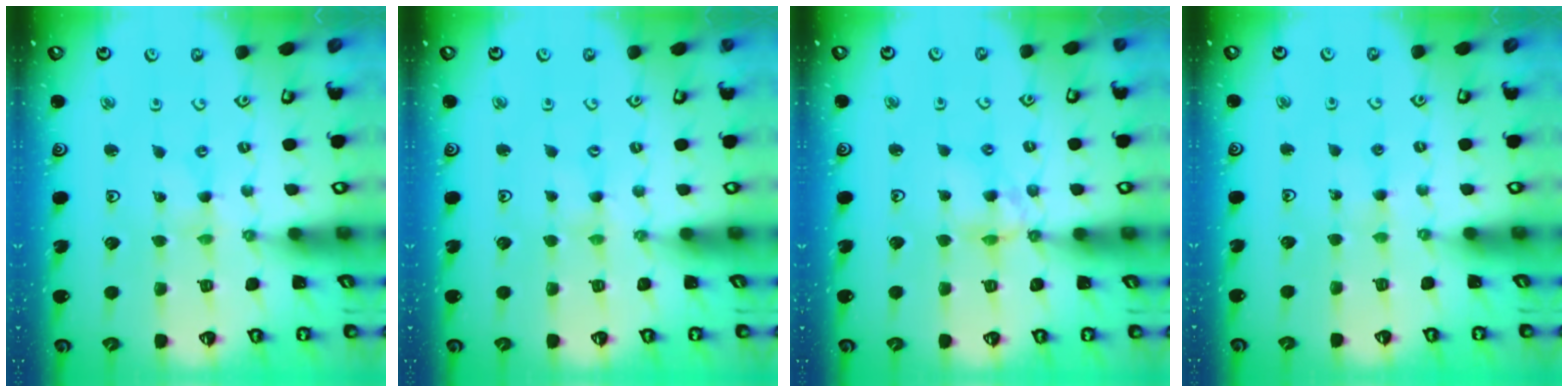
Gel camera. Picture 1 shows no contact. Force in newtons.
{"total": 0.0}
{"total": 7.6, "press": 7.6, "slide": 0.5}
{"total": 2.3, "press": 2.3, "slide": 0.3}